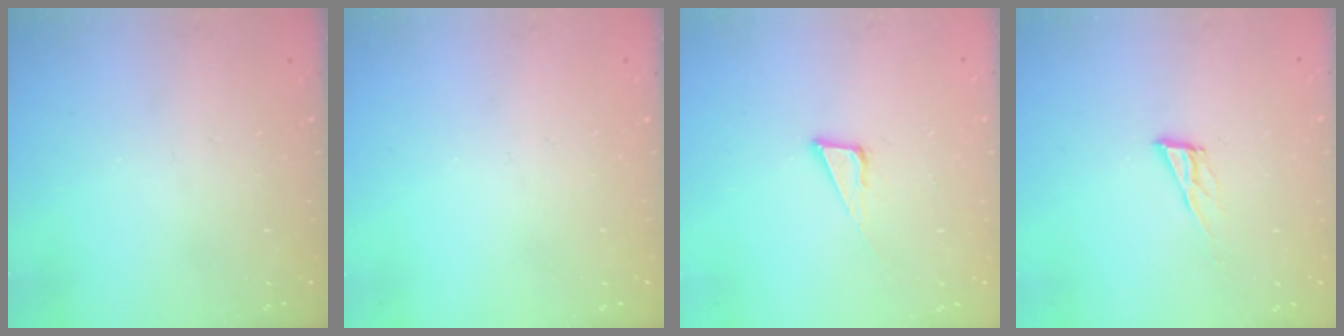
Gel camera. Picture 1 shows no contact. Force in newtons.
{"total": 0.0}
{"total": 6.4, "press": 5.8, "slide": 2.6}
{"total": 8.7, "press": 8.3, "slide": 2.6}